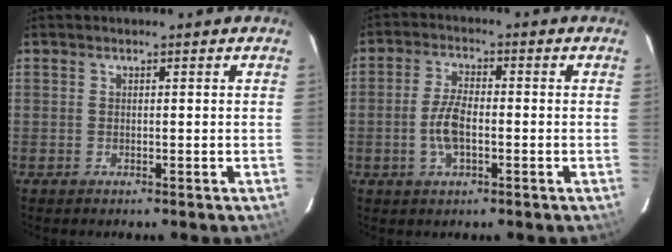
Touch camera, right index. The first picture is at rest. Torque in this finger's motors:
{"motor_torque": [1.32, -0.31, 0.58, 0.06]}